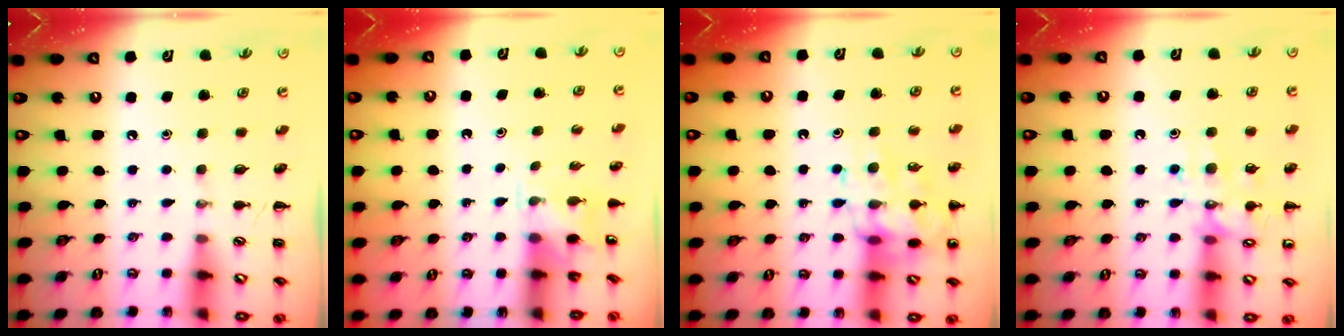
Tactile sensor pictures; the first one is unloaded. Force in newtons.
{"total": 3.2, "press": 2.9, "slide": 1.3}
{"total": 18.2, "press": 18.1, "slide": 2.5}
{"total": 12.8, "press": 12.8, "slide": 0.8}